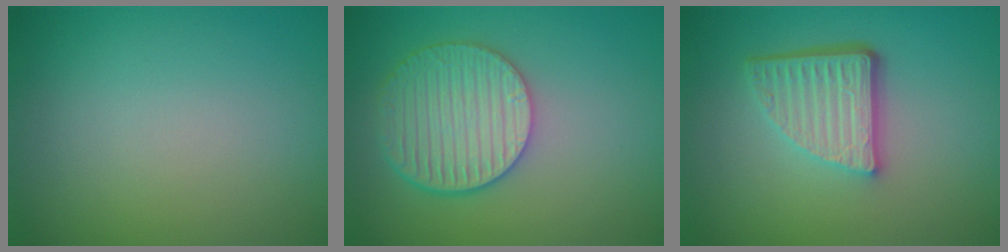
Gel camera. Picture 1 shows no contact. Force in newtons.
{"total": 5.5, "press": 4.9, "slide": 2.5}
{"total": 5.3, "press": 3.7, "slide": 3.8}